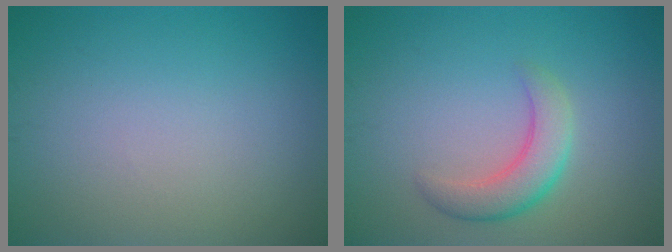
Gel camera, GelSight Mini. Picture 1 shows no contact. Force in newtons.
{"total": 3.5, "press": 3.5, "slide": 0.1}